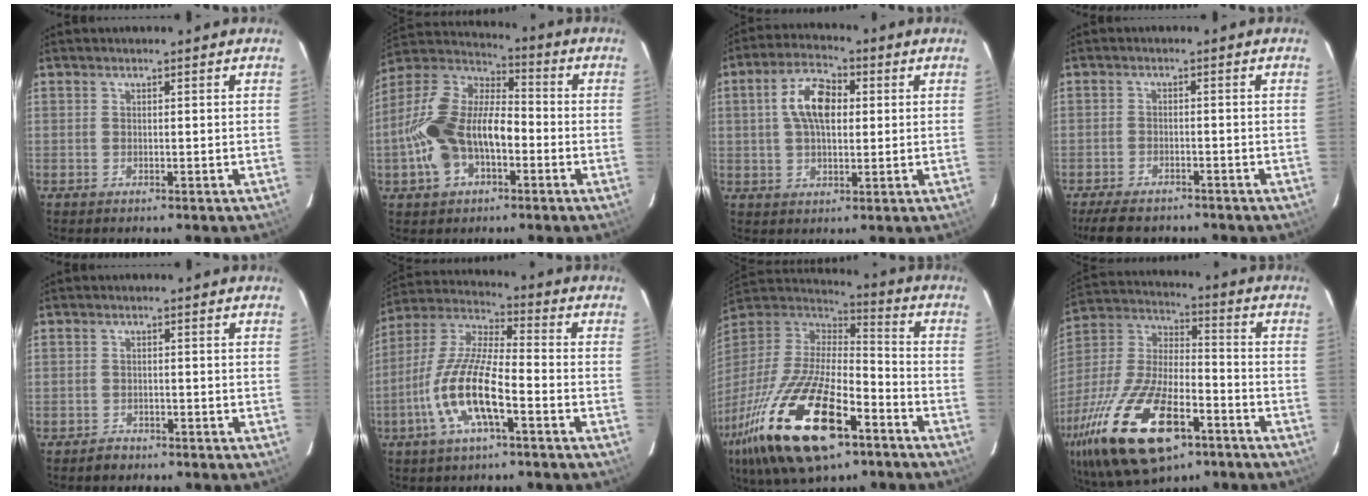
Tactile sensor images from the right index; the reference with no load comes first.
{"total": 17.7, "force": [-4.6, 10.4, 13.6], "torque": [-0.284, 0.015, -0.084]}
{"total": 9.2, "force": [1.7, 4.9, 7.6], "torque": [-0.141, 0.021, 0.030]}
{"total": 7.6, "force": [-6.5, 2.6, 3.1], "torque": [-0.080, -0.013, -0.106]}
{"total": 1.8, "force": [-1.5, 1.1, 0.0], "torque": [-0.001, 0.003, -0.023]}
{"total": 14.2, "force": [-5.7, 3.5, 12.5], "torque": [-0.260, -0.005, -0.114]}
{"total": 30.3, "force": [-16.4, 11.9, 22.5], "torque": [-0.456, -0.060, -0.281]}
{"total": 27.1, "force": [-14.1, 11.3, 20.2], "torque": [-0.422, -0.043, -0.243]}